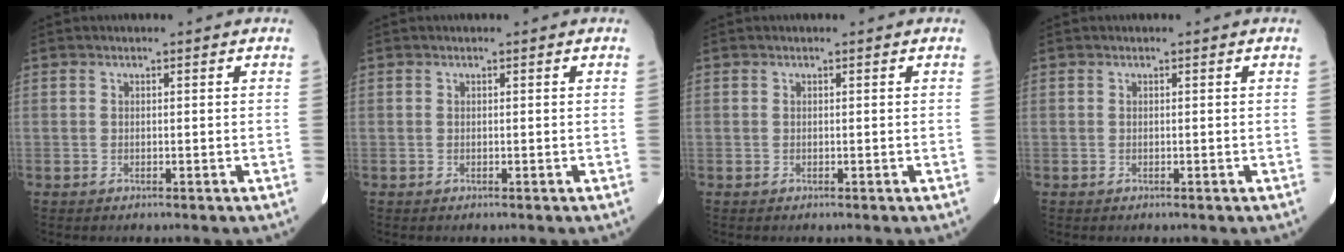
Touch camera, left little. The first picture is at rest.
{"total": 0.0}
{"total": 0.0}
{"total": 0.0}